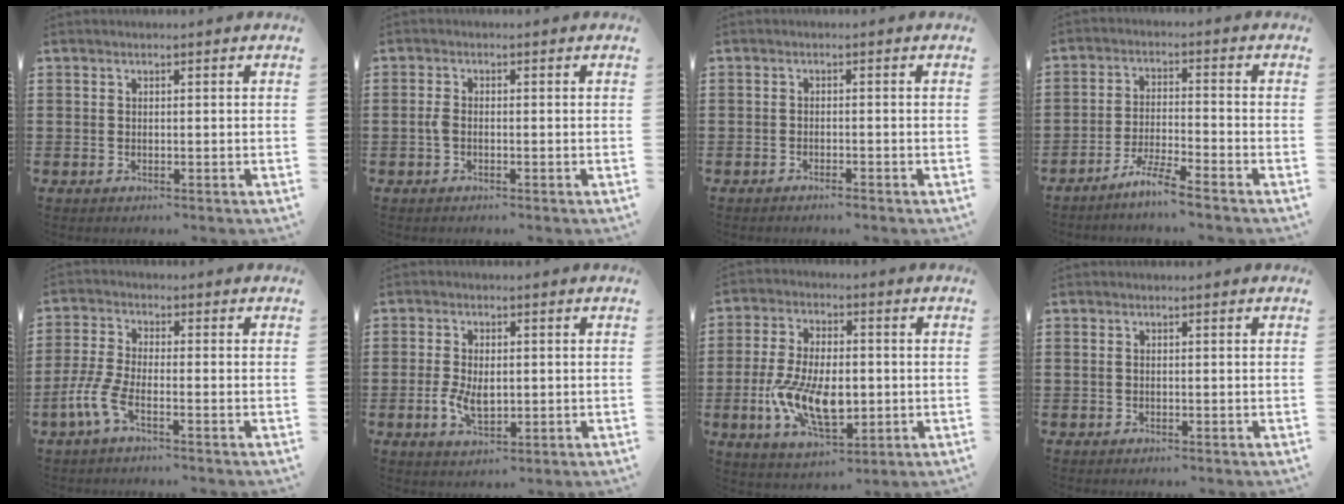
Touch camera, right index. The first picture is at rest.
{"total": 1.7, "force": [-0.4, 1.0, 1.4], "torque": [-0.035, 0.000, -0.011]}
{"total": 0.8, "force": [-0.8, 0.0, 0.1], "torque": [-0.005, 0.001, -0.015]}
{"total": 4.9, "force": [-4.4, -0.6, 2.1], "torque": [-0.050, -0.011, -0.088]}
{"total": 5.0, "force": [-2.7, 1.4, 4.0], "torque": [-0.110, -0.015, -0.060]}
{"total": 4.5, "force": [-0.5, 2.5, 3.7], "torque": [-0.078, 0.003, -0.009]}
{"total": 10.8, "force": [-2.2, 5.5, 9.0], "torque": [-0.201, -0.002, -0.040]}
{"total": 0.6, "force": [0.1, 0.5, 0.4], "torque": [-0.009, 0.003, 0.002]}